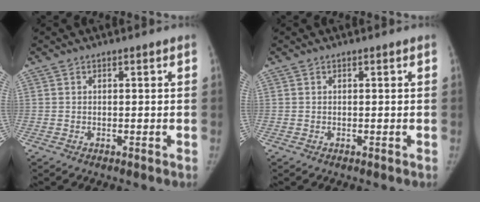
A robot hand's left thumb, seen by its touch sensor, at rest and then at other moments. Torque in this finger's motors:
{"motor_torque": [0.03, 0.00, 0.15, 0.11, 0.03]}